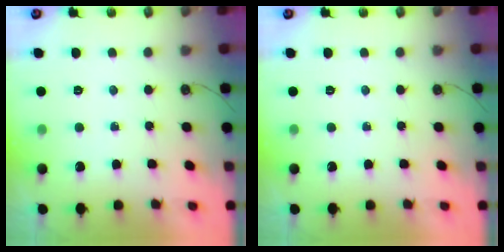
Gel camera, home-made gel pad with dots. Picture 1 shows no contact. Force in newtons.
{"total": 0.0}